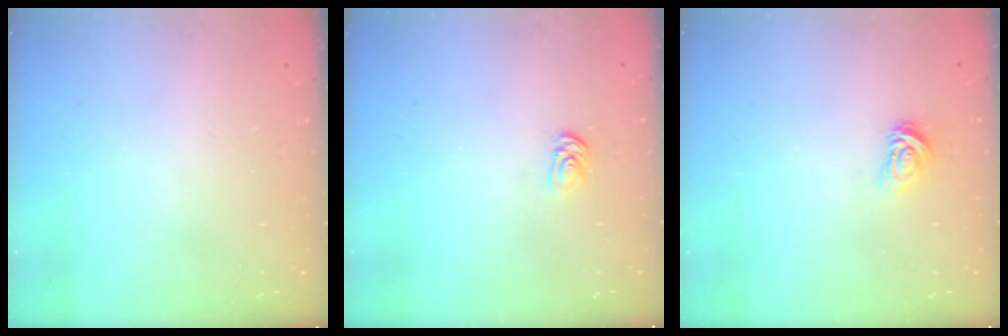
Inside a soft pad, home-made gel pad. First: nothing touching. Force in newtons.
{"total": 2.0, "press": 2.0, "slide": 0.3}
{"total": 2.9, "press": 2.8, "slide": 0.4}